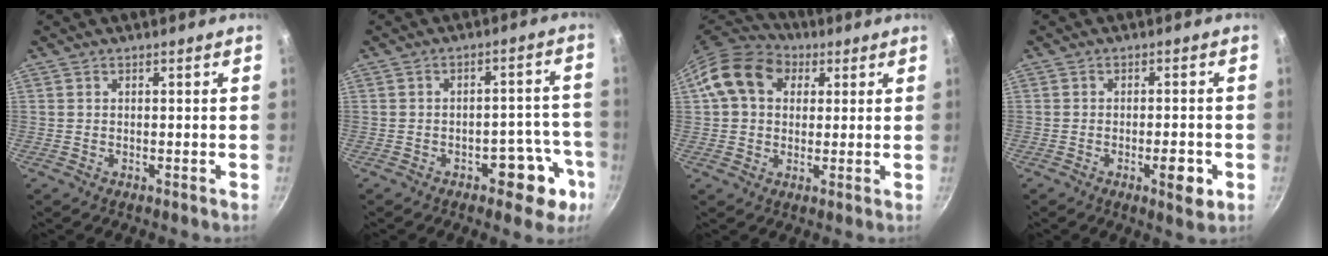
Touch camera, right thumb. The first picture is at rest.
{"total": 8.8, "force": [-4.2, 5.1, 5.8], "torque": [-0.024, 0.047, -0.044]}
{"total": 13.1, "force": [3.9, 10.2, 7.4], "torque": [-0.111, 0.019, 0.050]}
{"total": 5.3, "force": [-1.9, 1.8, 4.6], "torque": [-0.054, 0.008, -0.023]}